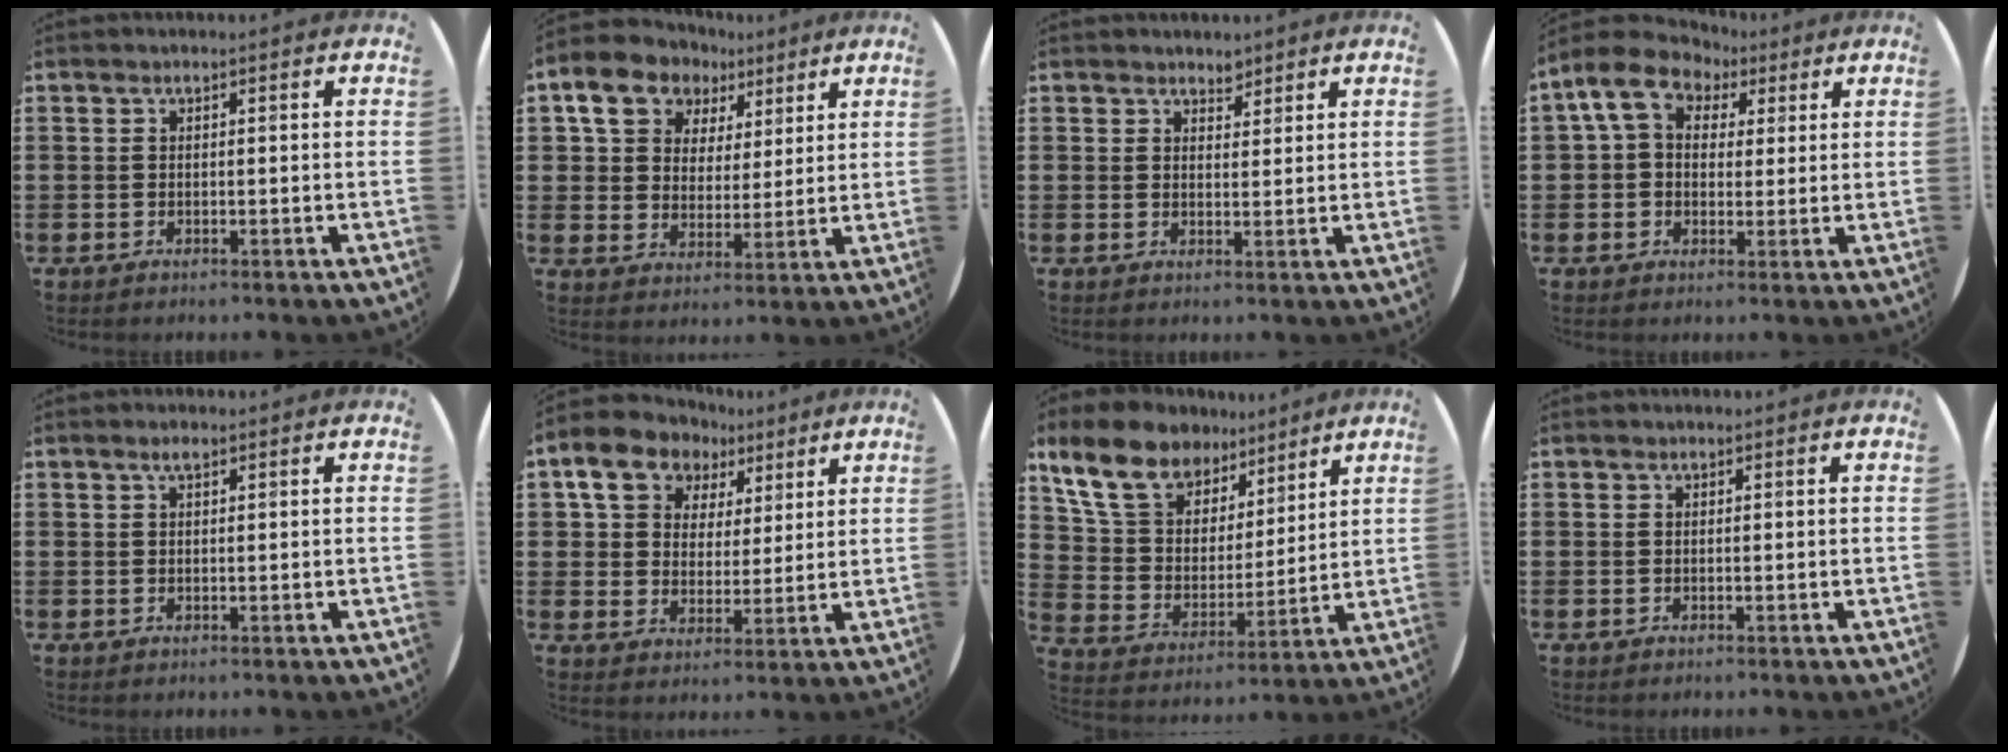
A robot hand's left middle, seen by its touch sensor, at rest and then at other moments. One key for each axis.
{"total": 9.2, "fx": 6.1, "fy": 6.4, "fz": 2.7, "tx": -0.078, "ty": -0.004, "tz": 0.110}
{"total": 2.0, "fx": 1.9, "fy": 0.7, "fz": 0.2, "tx": 0.001, "ty": -0.003, "tz": 0.035}
{"total": 7.4, "fx": 4.3, "fy": 5.2, "fz": 2.9, "tx": -0.073, "ty": 0.004, "tz": 0.078}
{"total": 1.0, "fx": 0.6, "fy": 0.3, "fz": 0.7, "tx": -0.014, "ty": 0.004, "tz": 0.010}
{"total": 9.3, "fx": 6.1, "fy": 6.5, "fz": 2.7, "tx": -0.079, "ty": -0.005, "tz": 0.112}
{"total": 12.3, "fx": 9.8, "fy": 6.5, "fz": 3.6, "tx": -0.131, "ty": -0.048, "tz": 0.188}
{"total": 0.0}